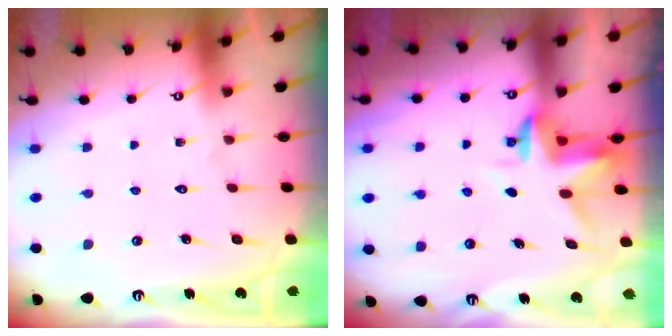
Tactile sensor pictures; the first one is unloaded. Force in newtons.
{"total": 3.2, "press": 3.2, "slide": 0.5}